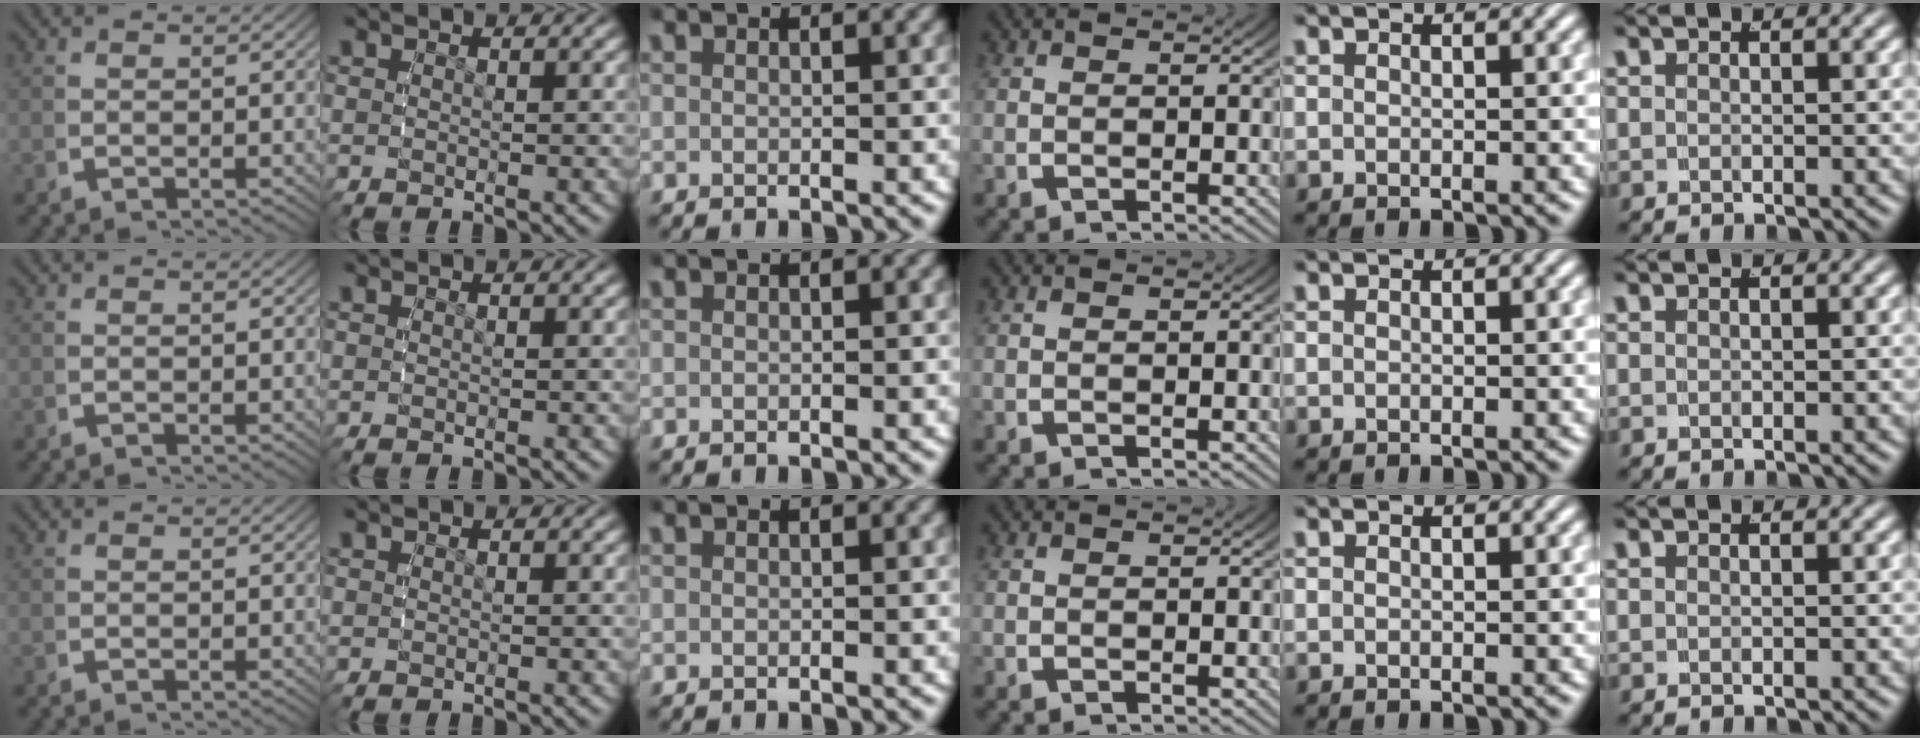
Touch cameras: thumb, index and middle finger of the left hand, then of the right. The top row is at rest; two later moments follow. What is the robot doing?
{"motion": "reach", "object": "jewelry box"}